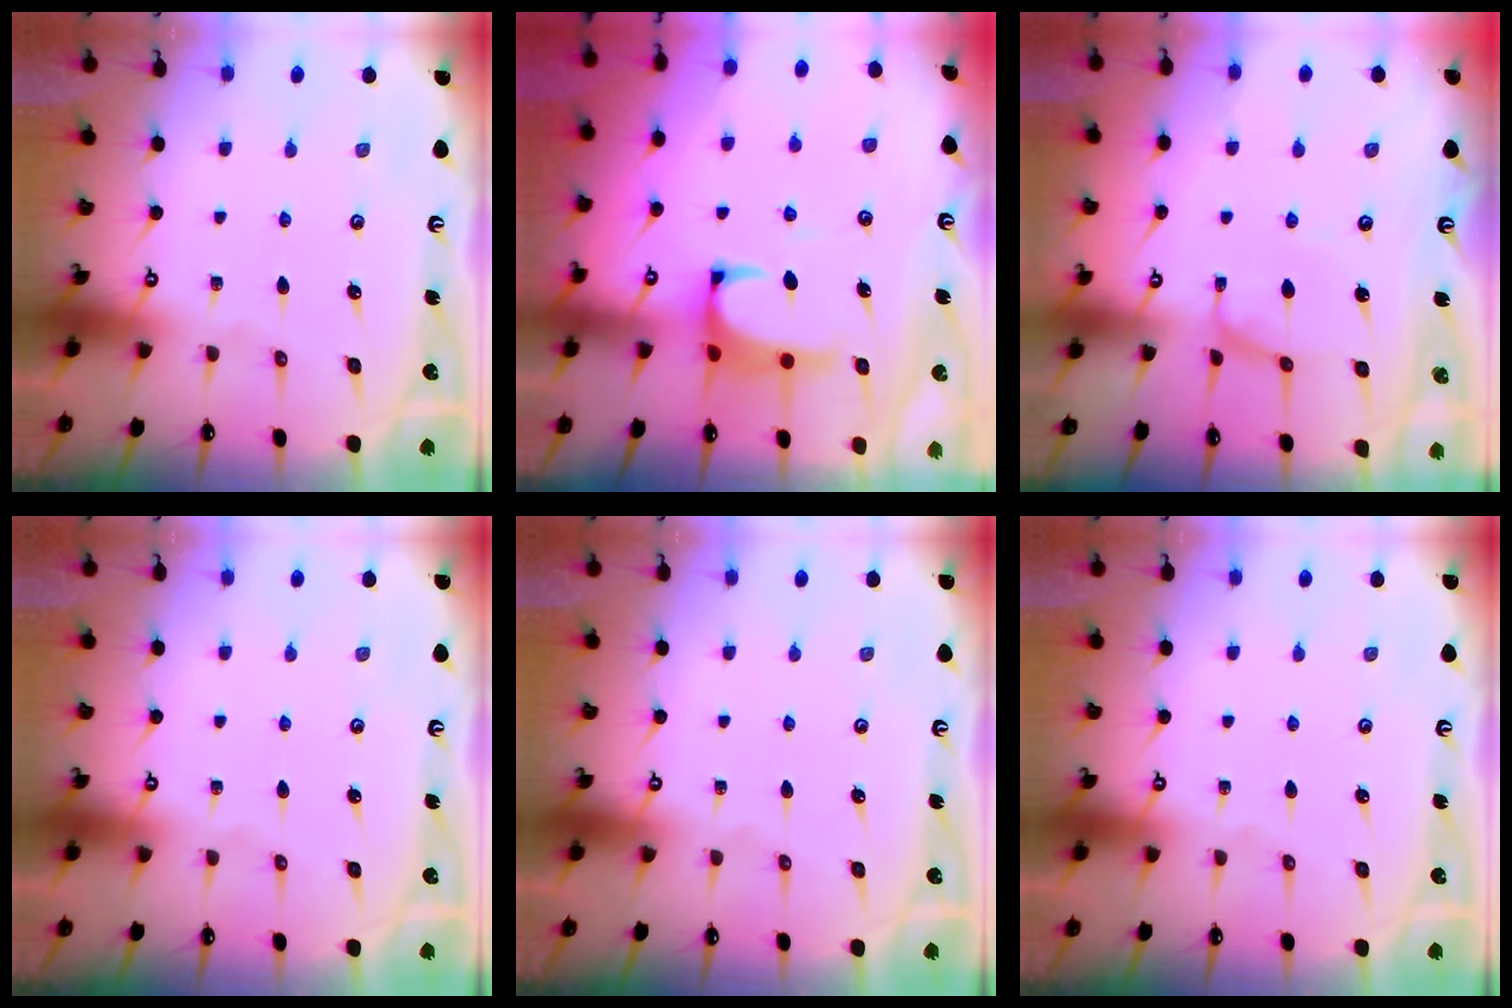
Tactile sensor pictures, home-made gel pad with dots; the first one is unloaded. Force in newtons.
{"total": 1.5, "press": 1.4, "slide": 0.7}
{"total": 0.9, "press": 0.6, "slide": 0.6}
{"total": 0.0}
{"total": 0.0}
{"total": 0.0}